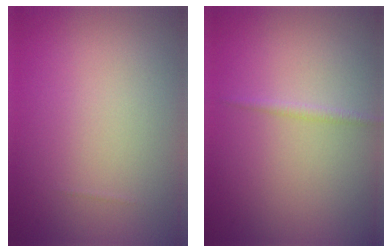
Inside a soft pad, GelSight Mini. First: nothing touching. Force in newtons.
{"total": 0.8, "press": 0.8, "slide": 0.1}